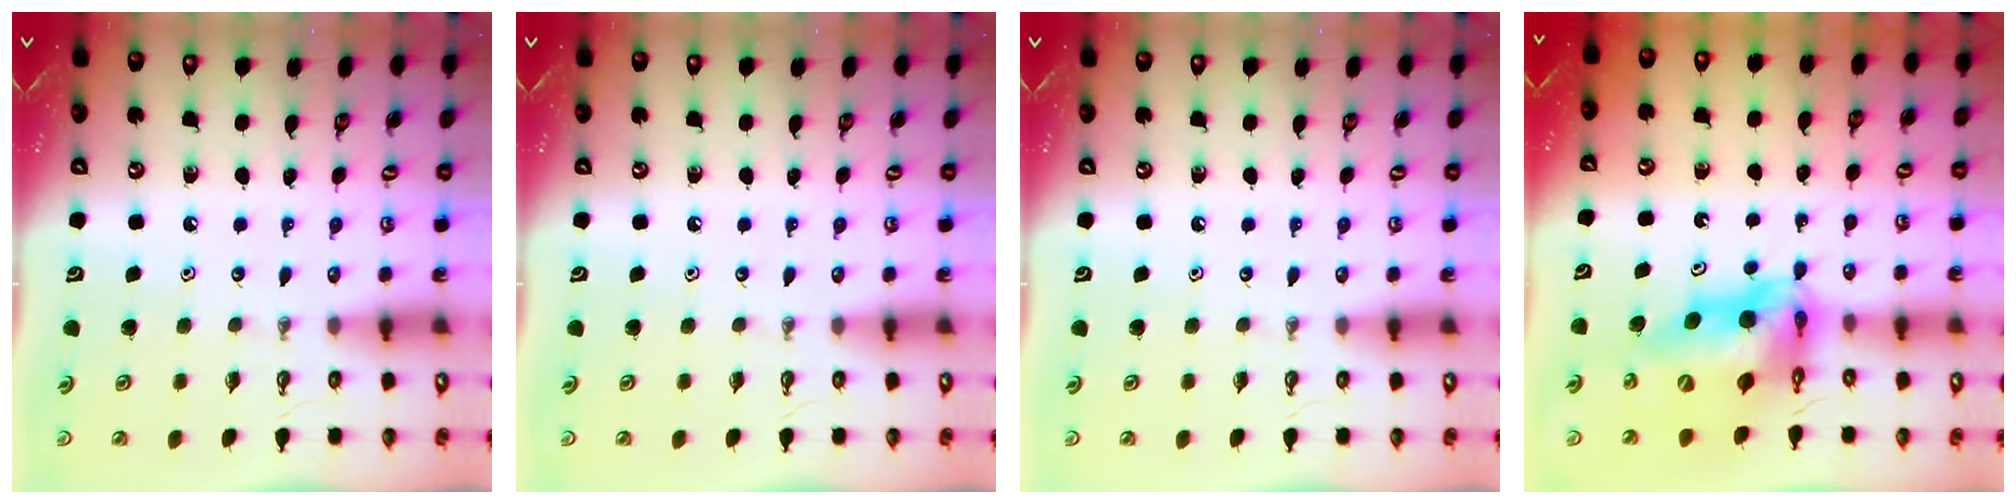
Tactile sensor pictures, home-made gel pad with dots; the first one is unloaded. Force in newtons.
{"total": 0.0}
{"total": 0.0}
{"total": 15.7, "press": 15.7, "slide": 1.6}